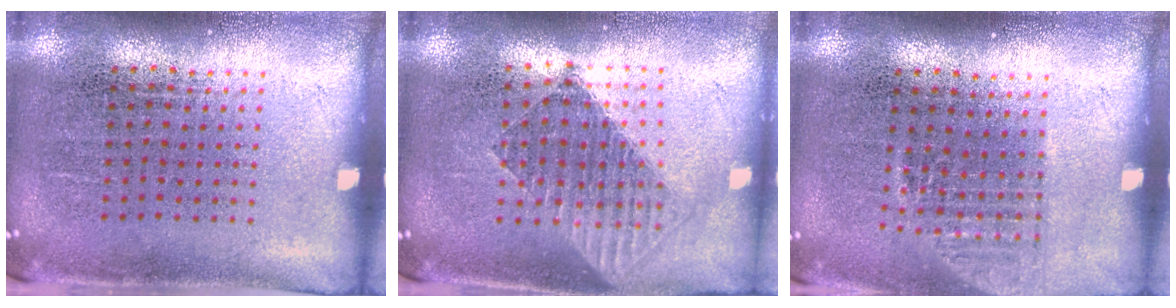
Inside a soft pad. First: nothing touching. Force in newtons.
{"total": 1.5, "press": 1.2, "slide": 0.8}
{"total": 1.1, "press": 1.0, "slide": 0.4}